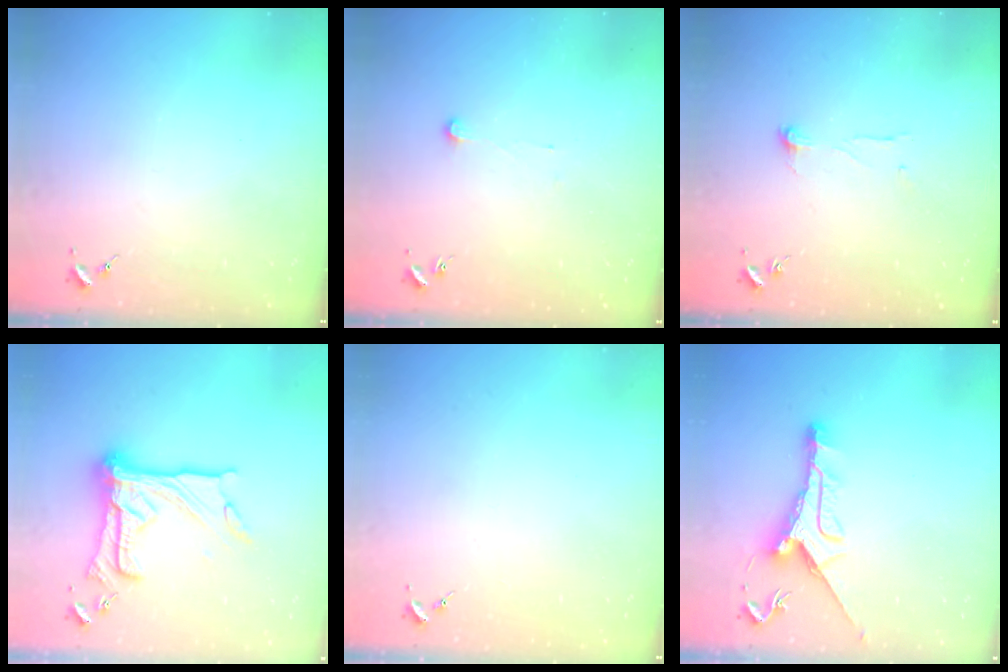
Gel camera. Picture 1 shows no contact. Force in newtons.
{"total": 3.6, "press": 3.6, "slide": 0.3}
{"total": 4.1, "press": 4.1, "slide": 0.3}
{"total": 23.4, "press": 23.2, "slide": 2.4}
{"total": 0.0}
{"total": 10.9, "press": 10.9, "slide": 0.9}